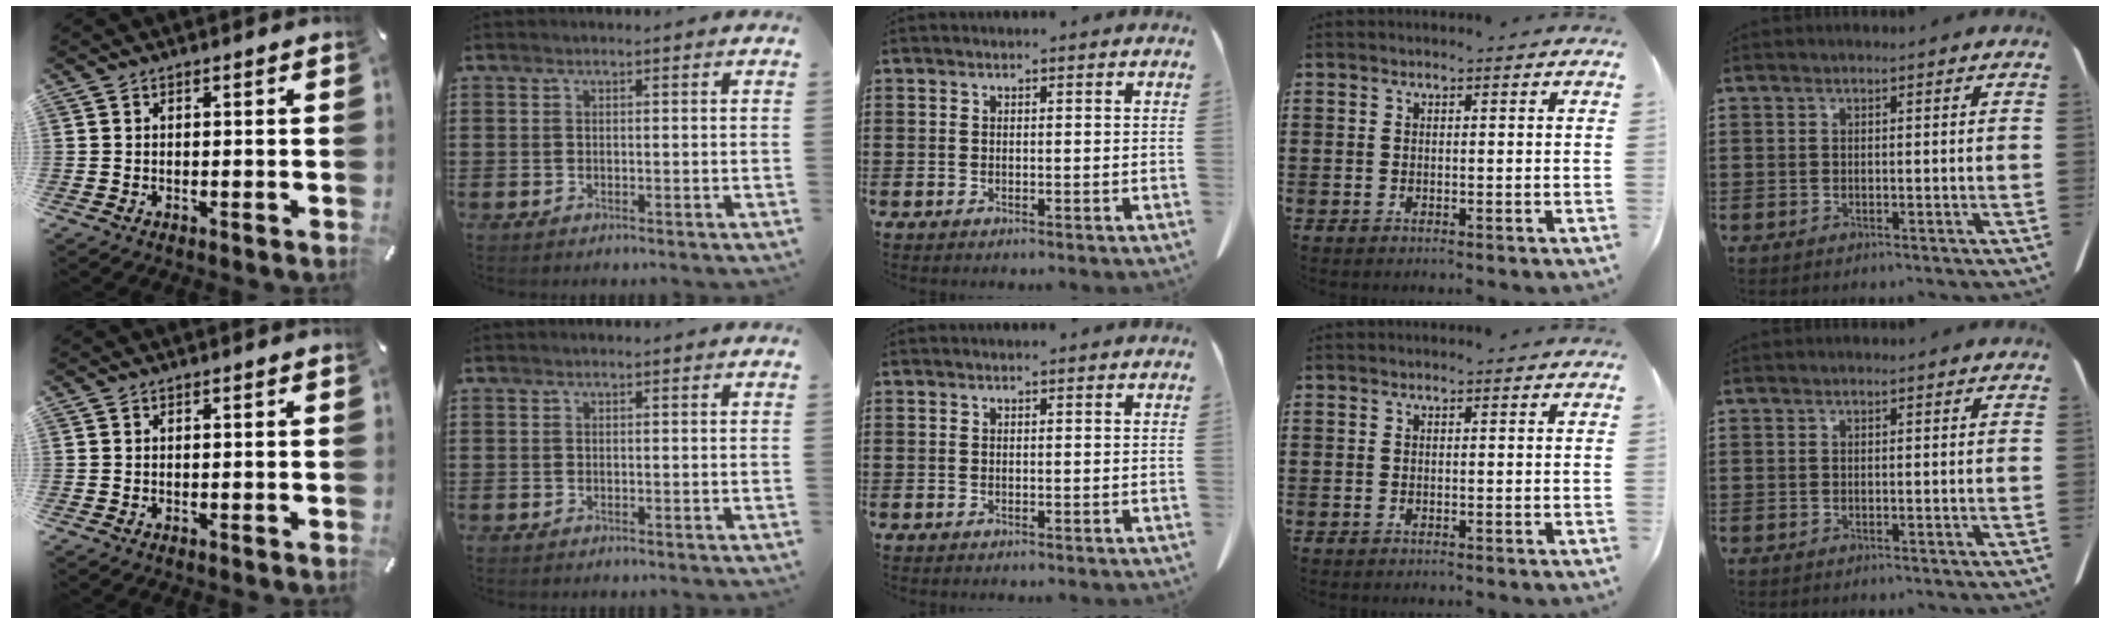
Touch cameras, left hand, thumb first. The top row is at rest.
{}